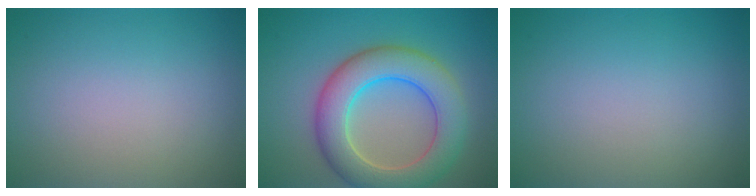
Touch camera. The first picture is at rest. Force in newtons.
{"total": 7.7, "press": 7.7, "slide": 0.3}
{"total": 0.0}